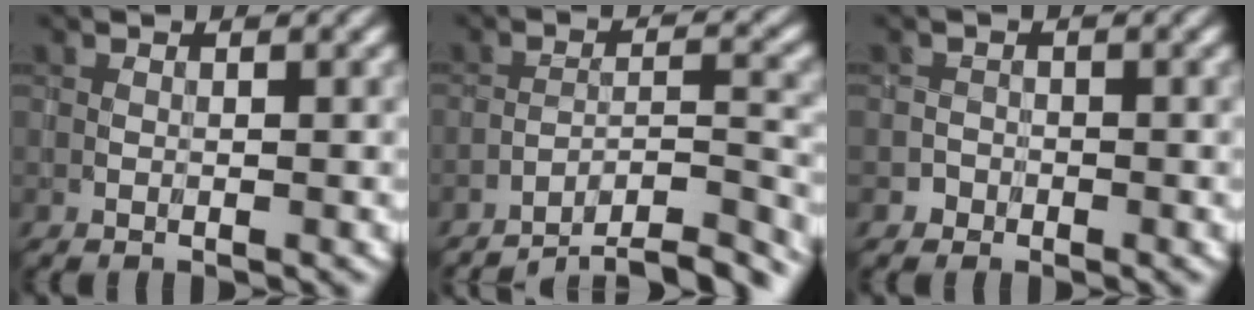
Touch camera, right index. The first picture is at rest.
{"total": 9.6, "force": [-9.0, 1.7, 2.9], "torque": [-0.026, 0.013, -0.119]}
{"total": 0.9, "force": [-0.6, 0.6, -0.4], "torque": [0.009, 0.004, -0.008]}